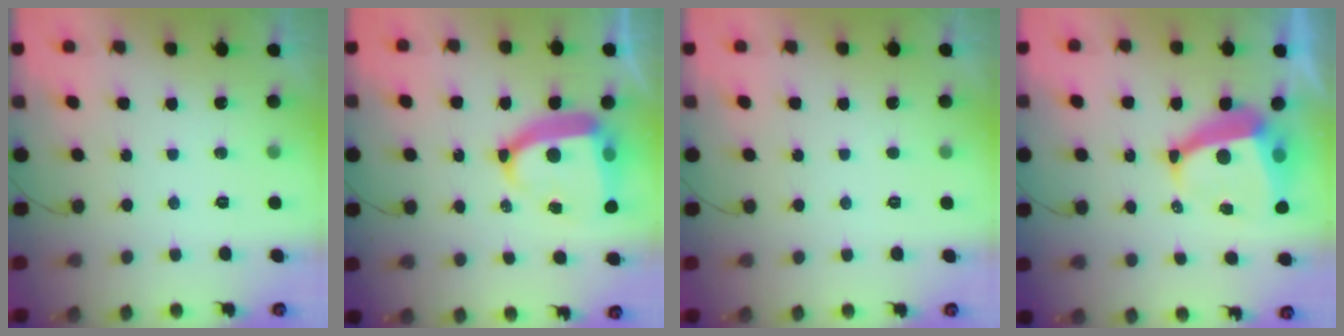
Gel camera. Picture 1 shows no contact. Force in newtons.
{"total": 15.2, "press": 15.1, "slide": 1.7}
{"total": 1.6, "press": 1.5, "slide": 0.2}
{"total": 9.3, "press": 9.3, "slide": 1.0}